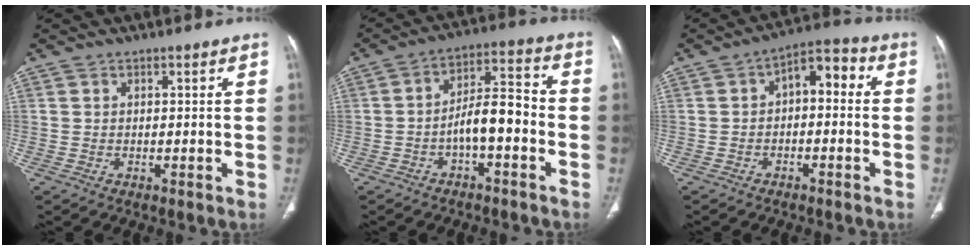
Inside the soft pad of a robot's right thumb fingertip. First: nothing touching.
{"total": 8.9, "force": [-2.8, 3.6, 7.7], "torque": [-0.120, 0.047, -0.051]}
{"total": 6.8, "force": [-0.1, 3.9, 5.5], "torque": [-0.056, 0.038, -0.015]}